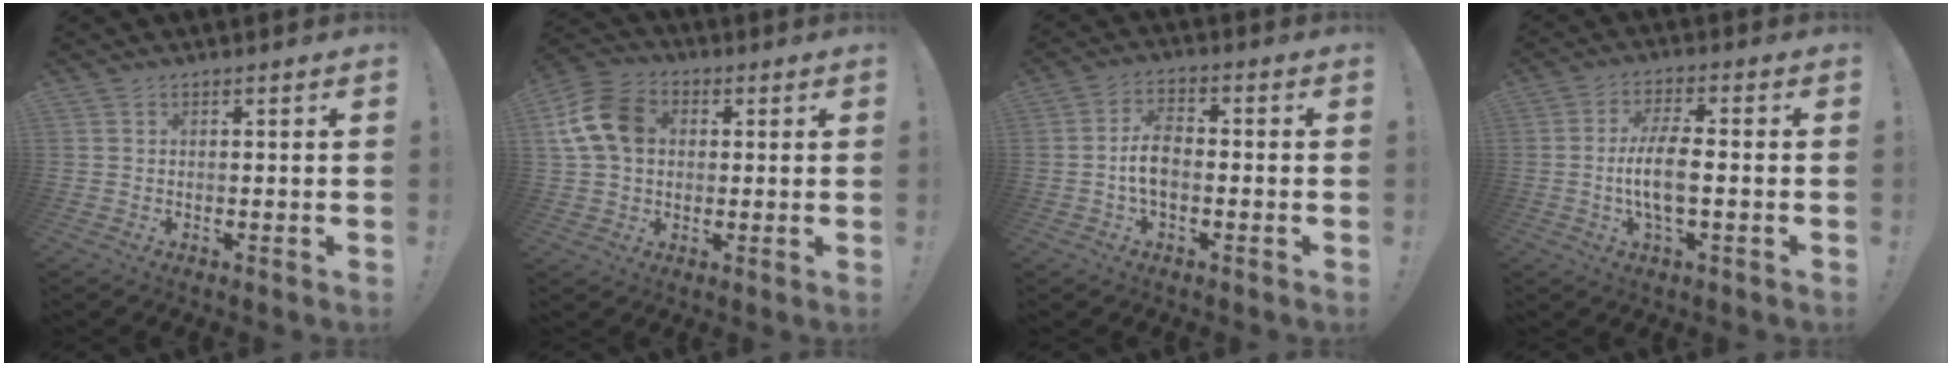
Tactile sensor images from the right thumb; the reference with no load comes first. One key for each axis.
{"total": 13.7, "fx": 2.8, "fy": 10.6, "fz": 8.1, "tx": -0.156, "ty": 0.012, "tz": 0.061}
{"total": 7.6, "fx": -1.1, "fy": 4.2, "fz": 6.2, "tx": -0.118, "ty": 0.006, "tz": -0.021}
{"total": 9.2, "fx": -1.5, "fy": 2.6, "fz": 8.7, "tx": -0.174, "ty": 0.000, "tz": -0.031}